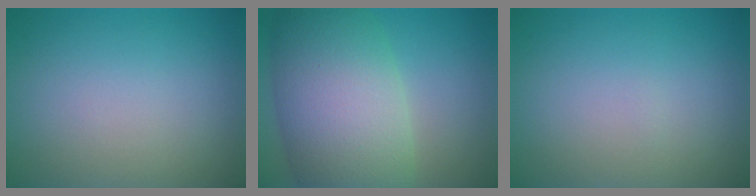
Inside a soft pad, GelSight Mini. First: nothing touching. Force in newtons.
{"total": 11.8, "press": 11.8, "slide": 0.3}
{"total": 0.0}